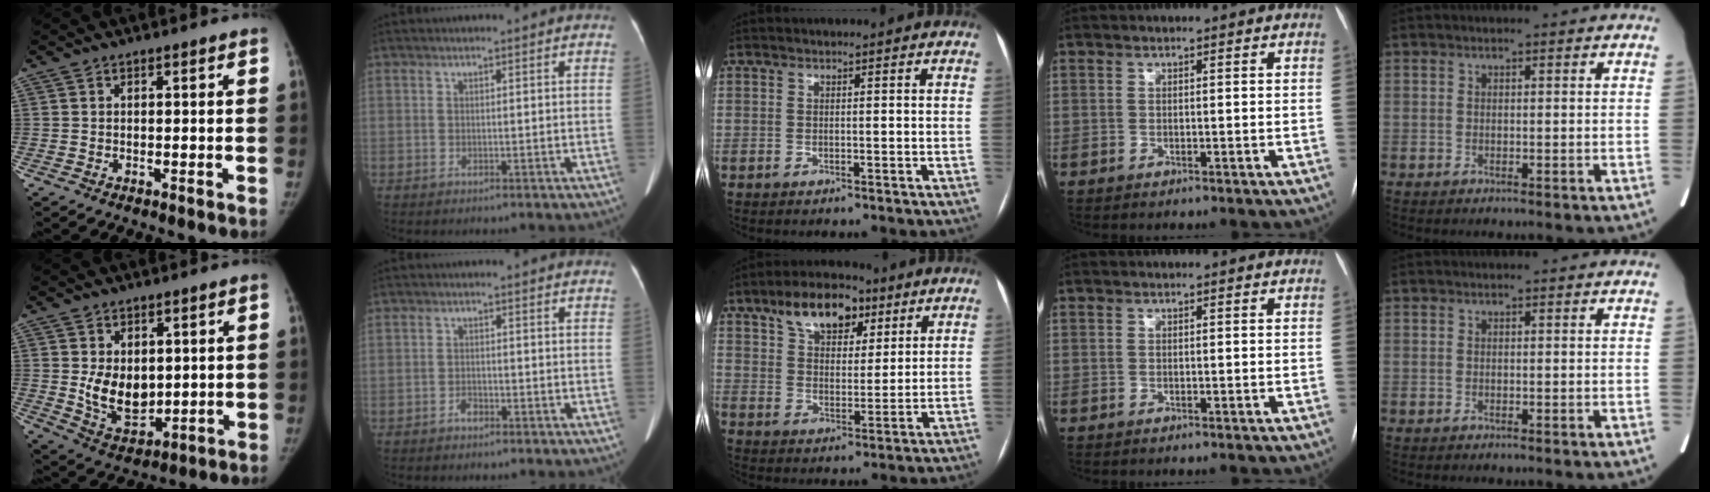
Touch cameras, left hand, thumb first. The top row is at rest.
{"thumb": {"total": 9.6, "force": [1.2, 6.4, 7.0], "torque": [-0.085, -0.025, 0.043]}, "index": {"total": 1.3, "force": [-1.0, 0.7, 0.5], "torque": [-0.008, 0.002, -0.015]}, "middle": {"total": 10.4, "force": [6.0, 5.6, 6.3], "torque": [-0.106, 0.024, 0.103]}}